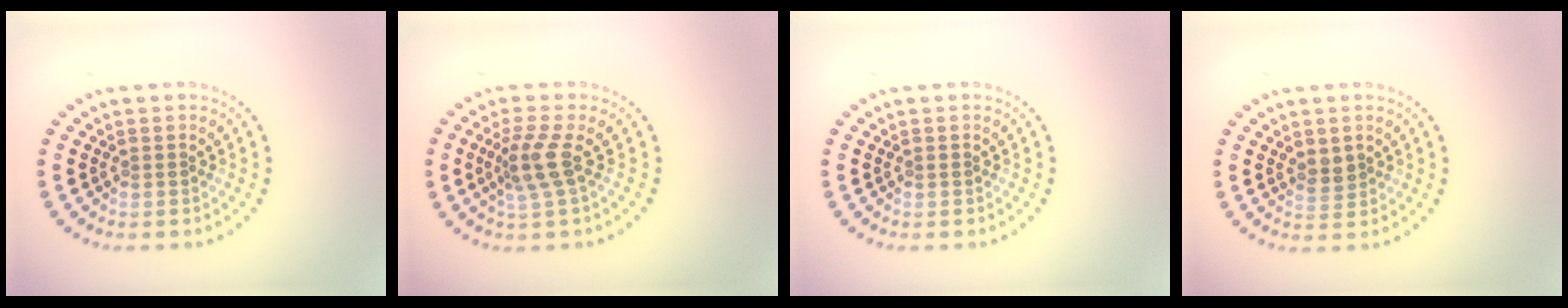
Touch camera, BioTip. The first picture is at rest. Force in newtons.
{"total": 2.8, "press": 2.2, "slide": 1.8}
{"total": 0.0}
{"total": 1.5, "press": 1.4, "slide": 0.6}